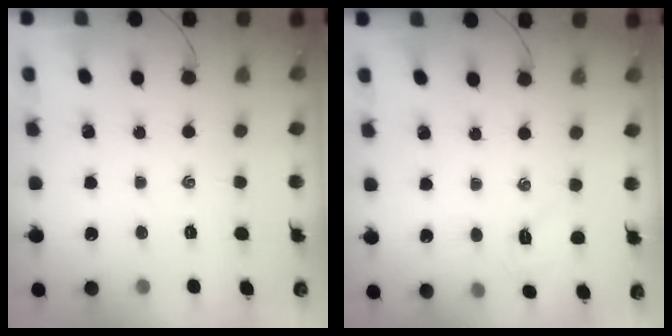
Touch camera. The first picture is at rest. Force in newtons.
{"total": 4.0, "press": 3.9, "slide": 1.1}